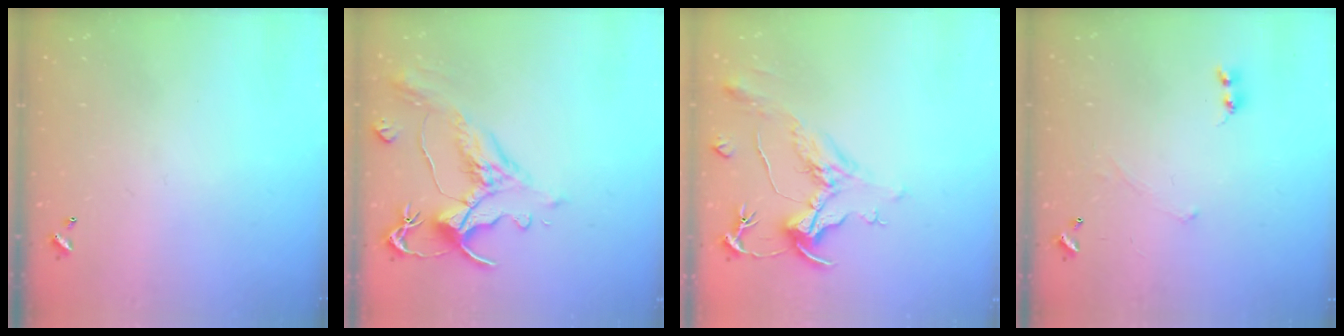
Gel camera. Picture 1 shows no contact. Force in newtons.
{"total": 1.6, "press": 0.4, "slide": 1.6}
{"total": 2.1, "press": 1.7, "slide": 1.3}
{"total": 0.7, "press": 0.4, "slide": 0.5}